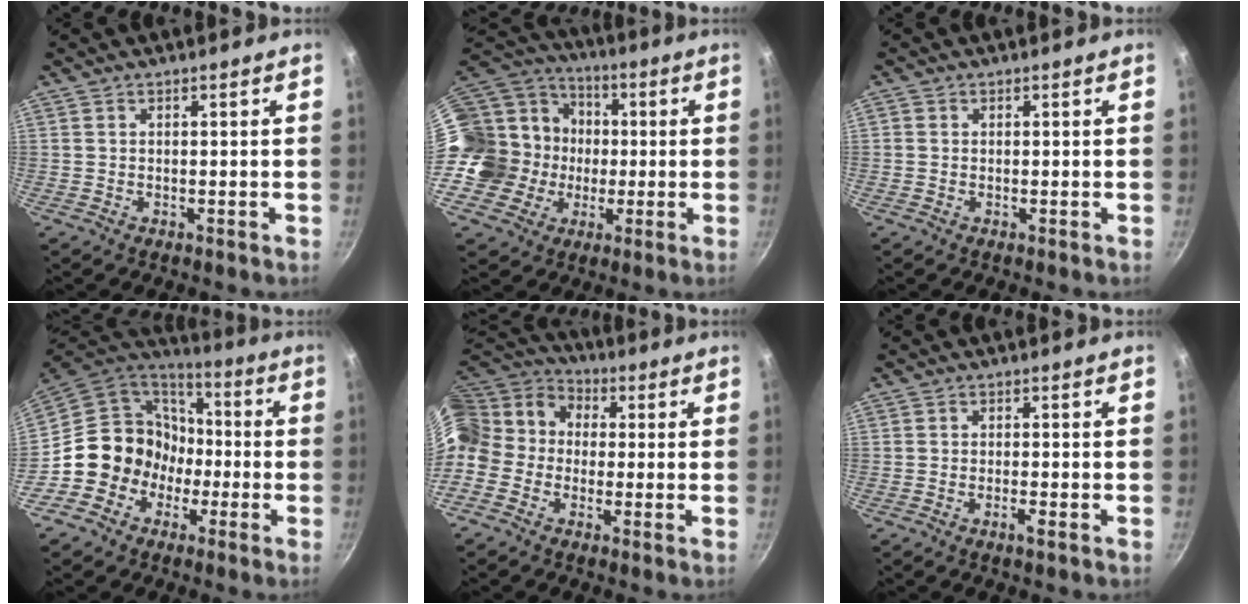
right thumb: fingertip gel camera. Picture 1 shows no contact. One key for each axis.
{"total": 20.5, "fx": -0.9, "fy": 18.2, "fz": 9.3, "tx": -0.156, "ty": 0.051, "tz": -0.006}
{"total": 0.6, "fx": 0.0, "fy": 0.6, "fz": 0.1, "tx": -0.001, "ty": 0.002, "tz": -0.003}
{"total": 15.0, "fx": -3.2, "fy": 13.7, "fz": 5.4, "tx": -0.040, "ty": 0.070, "tz": -0.055}
{"total": 15.0, "fx": -0.8, "fy": 12.6, "fz": 8.0, "tx": -0.150, "ty": 0.052, "tz": -0.038}
{"total": 1.7, "fx": -0.9, "fy": 0.3, "fz": 1.5, "tx": -0.031, "ty": 0.007, "tz": -0.017}